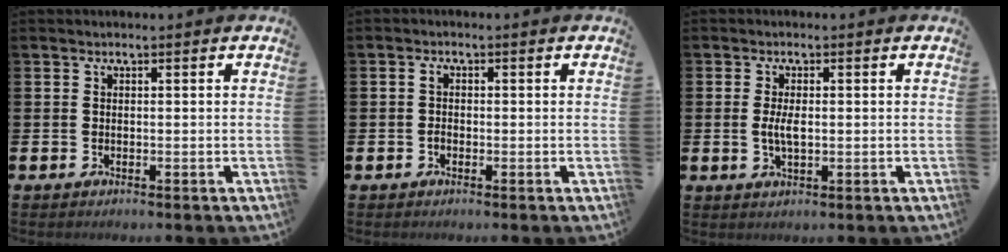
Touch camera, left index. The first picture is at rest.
{"total": 1.3, "force": [-0.2, 1.0, 0.8], "torque": [-0.001, 0.000, -0.008]}
{"total": 3.0, "force": [-0.1, 1.3, 2.7], "torque": [-0.052, 0.004, -0.005]}